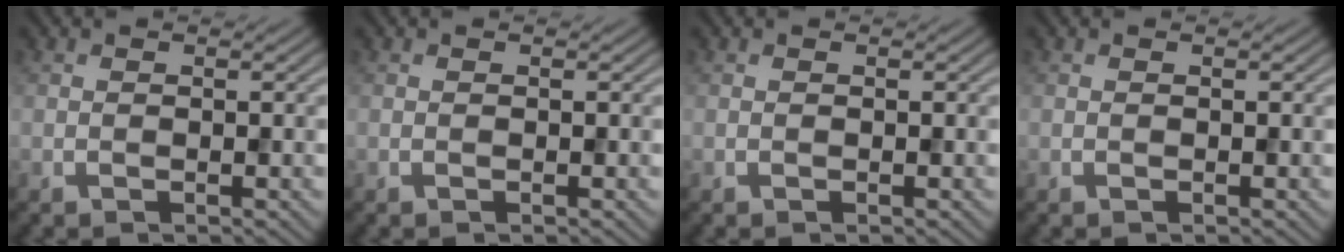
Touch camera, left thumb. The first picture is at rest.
{"total": 0.0}
{"total": 0.0}
{"total": 0.0}